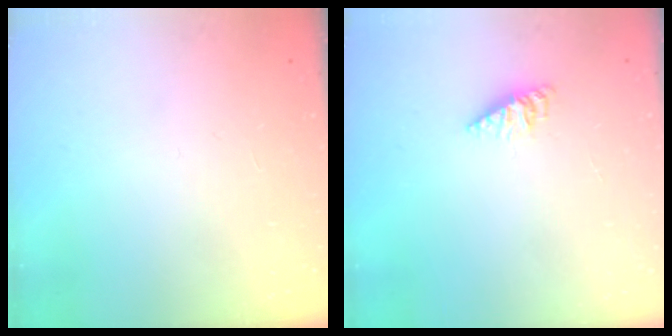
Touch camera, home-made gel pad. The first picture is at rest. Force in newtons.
{"total": 2.9, "press": 2.9, "slide": 0.3}